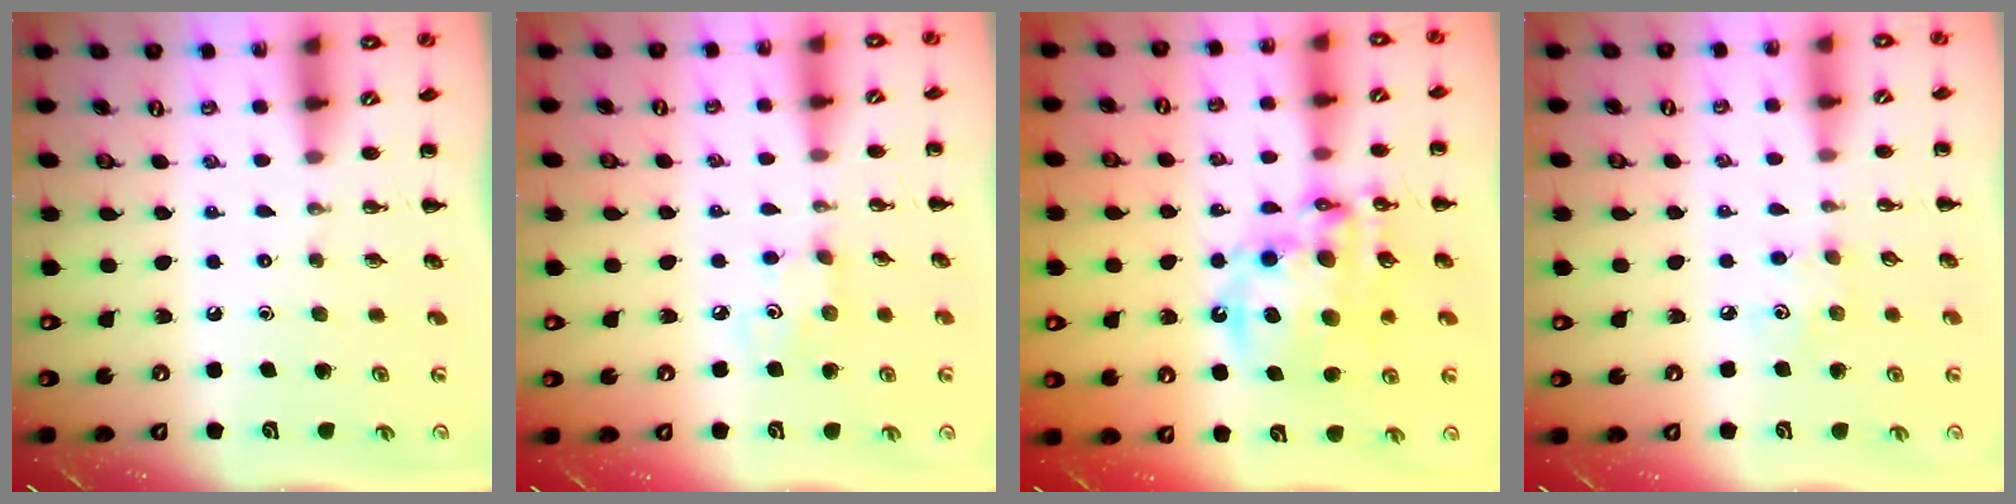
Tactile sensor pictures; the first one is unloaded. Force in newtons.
{"total": 3.3, "press": 3.2, "slide": 0.8}
{"total": 17.5, "press": 16.9, "slide": 4.2}
{"total": 3.8, "press": 3.7, "slide": 0.9}